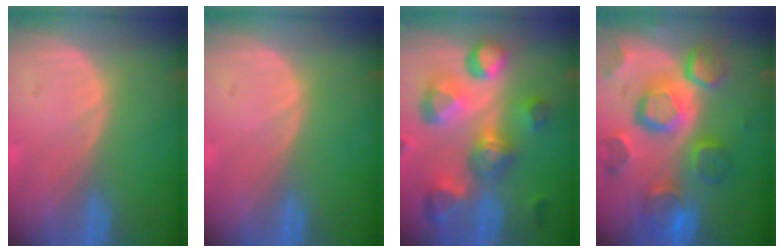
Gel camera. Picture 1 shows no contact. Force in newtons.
{"total": 0.0}
{"total": 11.2, "press": 10.0, "slide": 5.0}
{"total": 12.3, "press": 10.7, "slide": 6.0}